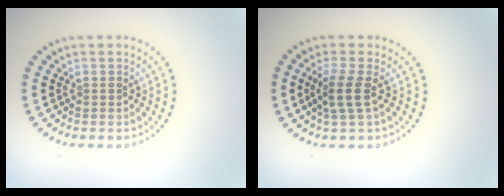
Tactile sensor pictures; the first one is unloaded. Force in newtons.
{"total": 2.4, "press": 2.0, "slide": 1.4}